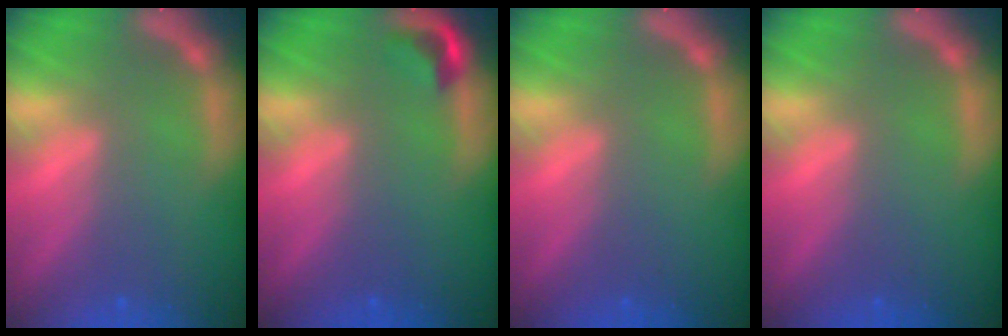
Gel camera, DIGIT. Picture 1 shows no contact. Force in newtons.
{"total": 1.9}
{"total": 0.0}
{"total": 0.0}